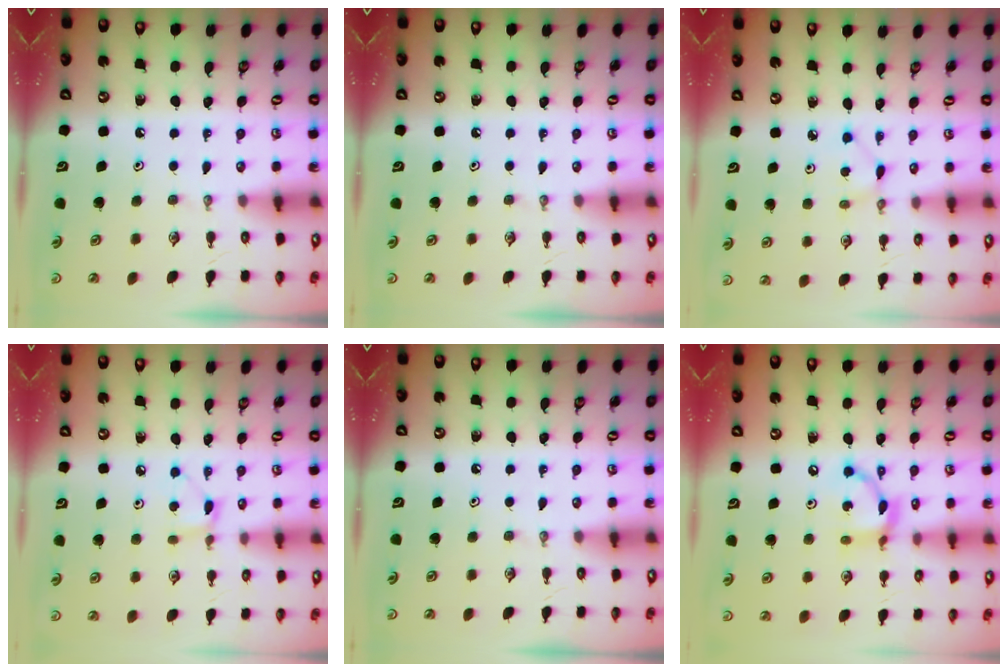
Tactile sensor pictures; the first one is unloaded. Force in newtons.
{"total": 0.0}
{"total": 1.9, "press": 1.9, "slide": 0.2}
{"total": 4.2, "press": 4.1, "slide": 0.6}
{"total": 0.0}
{"total": 11.5, "press": 11.5, "slide": 0.8}